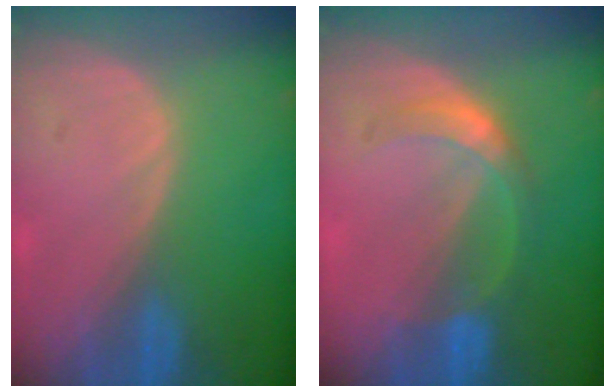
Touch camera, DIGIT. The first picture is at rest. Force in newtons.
{"total": 5.6, "press": 5.0, "slide": 2.5}